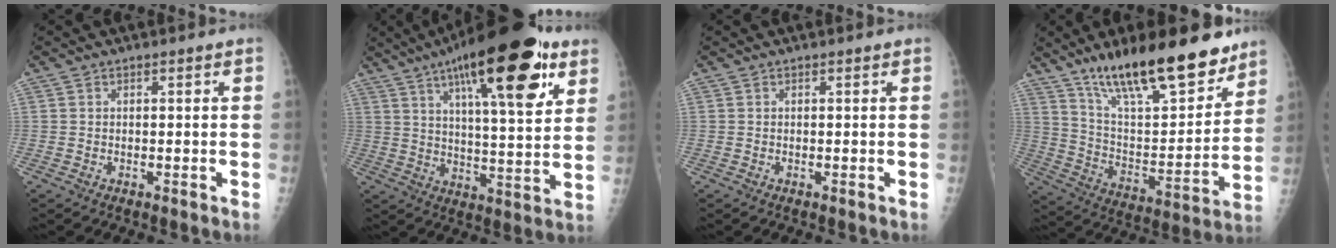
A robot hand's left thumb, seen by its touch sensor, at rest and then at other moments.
{"total": 24.4, "force": [12.5, 7.0, 19.8], "torque": [-0.285, -0.025, 0.189]}
{"total": 0.0}
{"total": 24.5, "force": [17.5, 7.4, 15.5], "torque": [-0.214, -0.079, 0.293]}